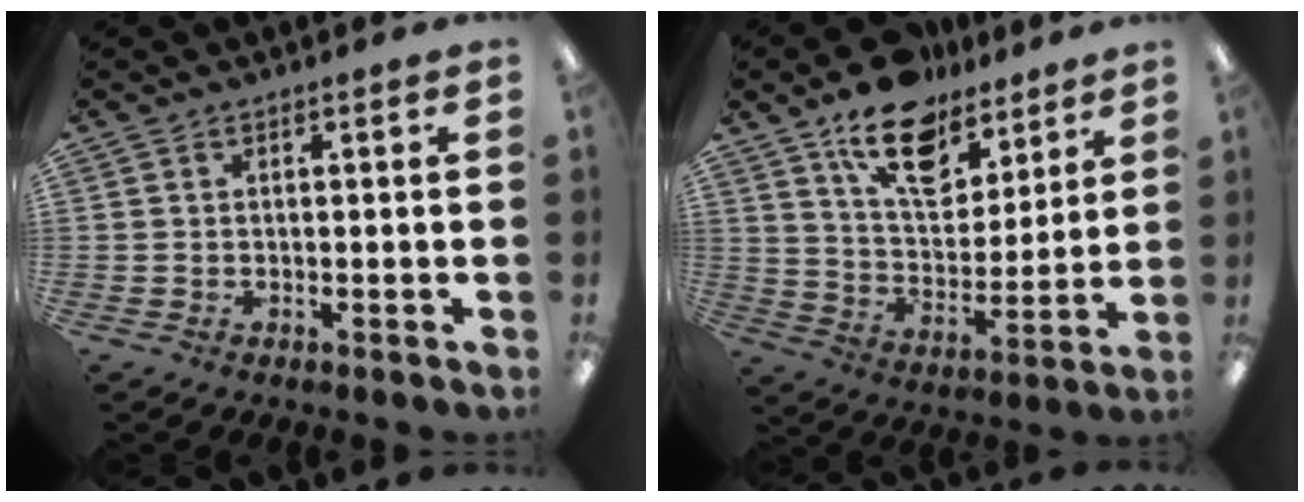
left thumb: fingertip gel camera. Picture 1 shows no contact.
{"total": 16.5, "force": [11.5, 8.6, 8.1], "torque": [-0.131, -0.063, 0.205]}